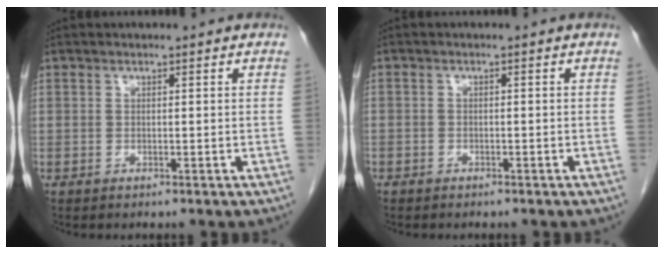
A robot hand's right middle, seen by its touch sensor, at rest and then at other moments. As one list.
[{"total": 1.5, "force": [-1.2, 0.8, 0.3], "torque": [-0.013, 0.000, -0.017]}]